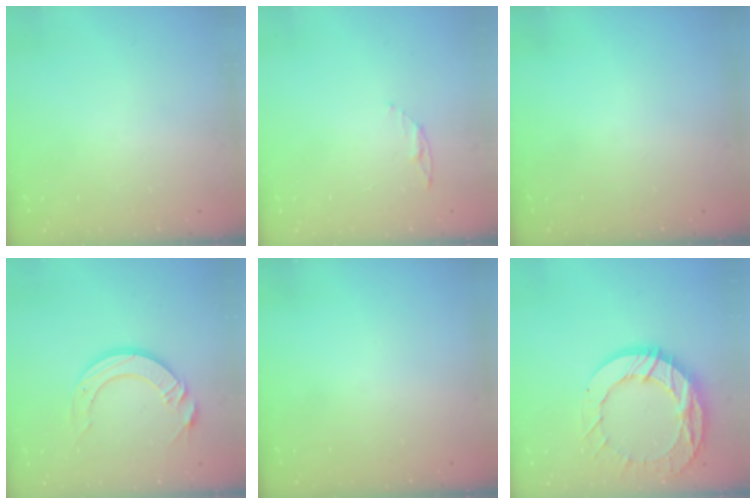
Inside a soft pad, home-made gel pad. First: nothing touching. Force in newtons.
{"total": 4.5, "press": 4.4, "slide": 0.5}
{"total": 0.0}
{"total": 12.8, "press": 12.7, "slide": 1.2}
{"total": 0.0}
{"total": 16.4, "press": 16.4, "slide": 1.3}